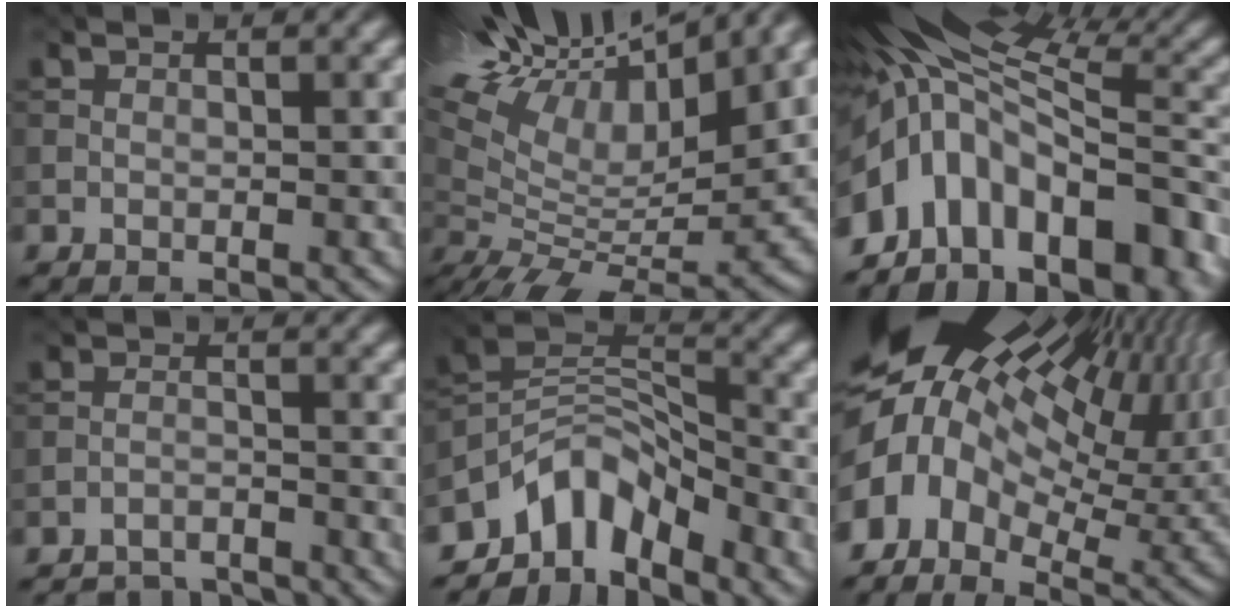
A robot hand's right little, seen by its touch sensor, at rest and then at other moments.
{"total": 17.2, "force": [9.2, 5.3, 13.5], "torque": [-0.241, 0.045, 0.148]}
{"total": 15.6, "force": [-5.6, 9.0, 11.4], "torque": [-0.217, -0.004, -0.072]}
{"total": 5.1, "force": [-5.0, 1.1, 0.5], "torque": [-0.006, -0.005, -0.081]}
{"total": 6.7, "force": [-5.4, 3.1, 2.6], "torque": [-0.026, -0.001, -0.112]}
{"total": 18.7, "force": [3.6, 11.4, 14.5], "torque": [-0.238, -0.007, 0.093]}